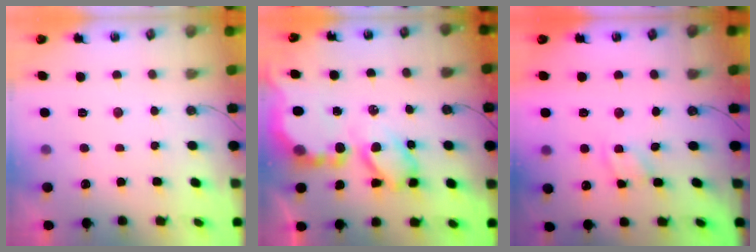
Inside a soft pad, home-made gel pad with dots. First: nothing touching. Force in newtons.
{"total": 14.3, "press": 14.3, "slide": 1.3}
{"total": 4.2, "press": 4.2, "slide": 0.4}